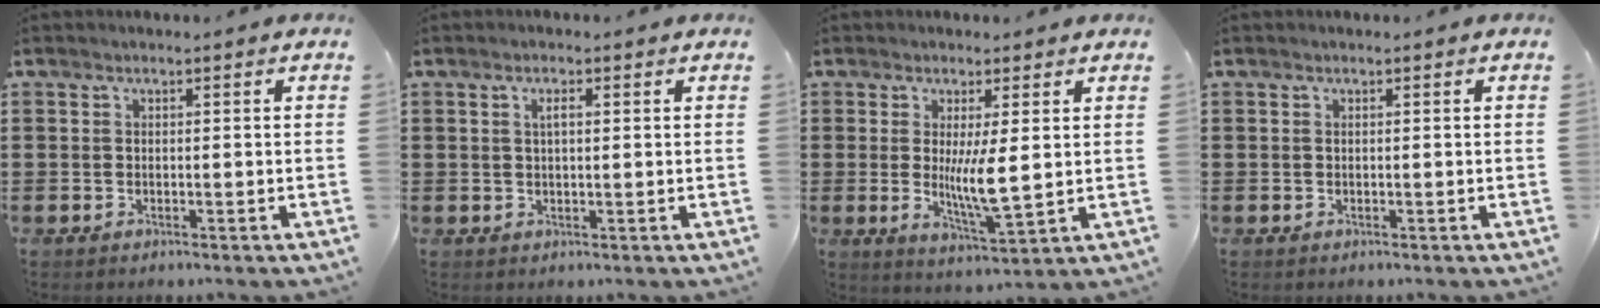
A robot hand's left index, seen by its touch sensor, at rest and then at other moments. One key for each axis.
{"total": 1.4, "fx": 0.4, "fy": 0.4, "fz": 1.2, "tx": -0.025, "ty": 0.004, "tz": 0.006}
{"total": 6.6, "fx": 0.8, "fy": 1.3, "fz": 6.4, "tx": -0.112, "ty": -0.014, "tz": 0.008}
{"total": 0.0}